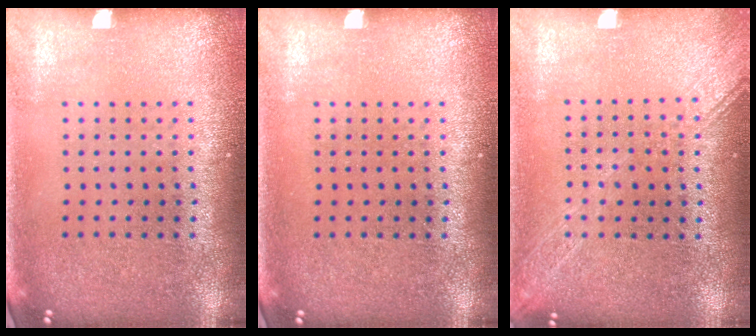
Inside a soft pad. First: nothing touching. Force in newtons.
{"total": 0.0}
{"total": 1.6, "press": 1.5, "slide": 0.2}